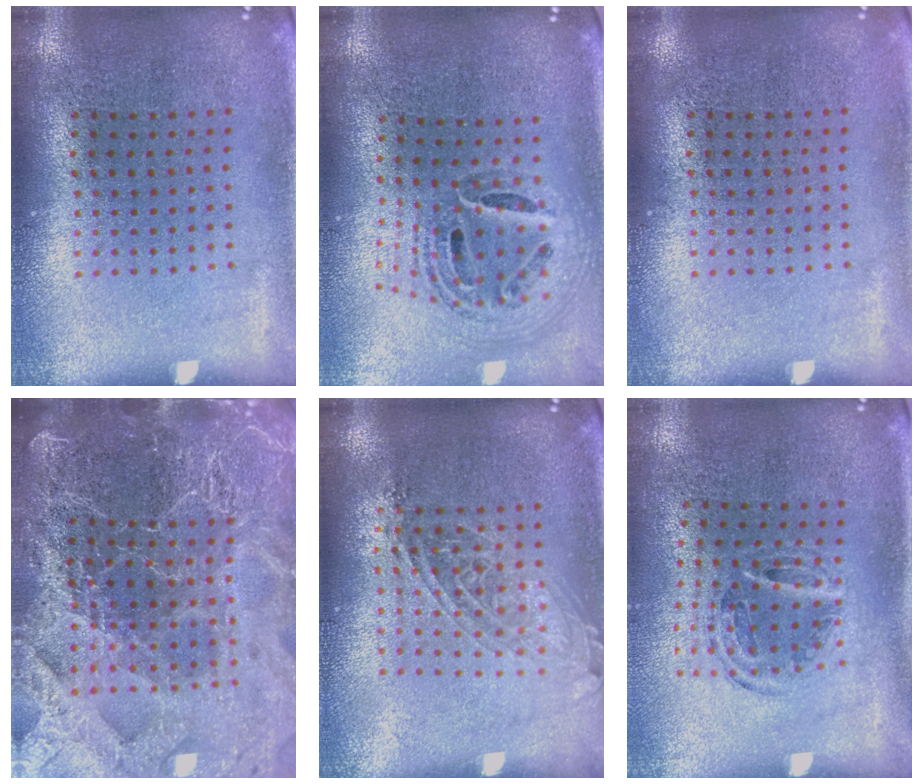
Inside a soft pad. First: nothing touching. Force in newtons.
{"total": 1.5, "press": 1.3, "slide": 0.7}
{"total": 0.0}
{"total": 4.9, "press": 4.4, "slide": 2.1}
{"total": 1.5, "press": 1.2, "slide": 0.9}
{"total": 1.1, "press": 1.0, "slide": 0.2}